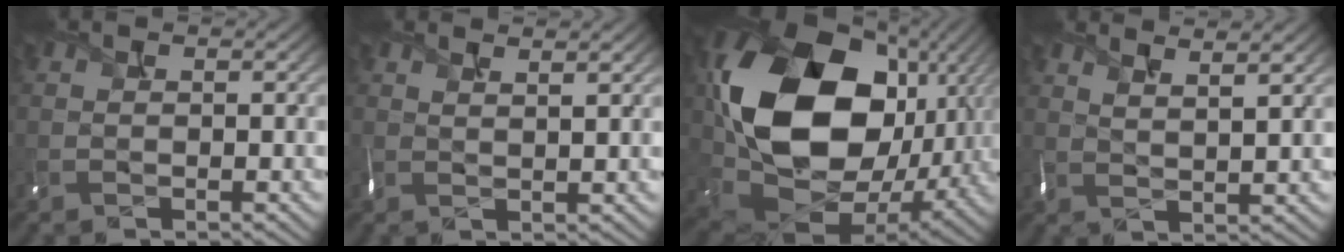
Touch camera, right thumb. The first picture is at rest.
{"total": 2.3, "force": [1.6, 0.5, 1.6], "torque": [-0.024, 0.007, 0.024]}
{"total": 20.5, "force": [4.4, 15.1, 13.2], "torque": [-0.303, -0.035, 0.107]}
{"total": 4.2, "force": [3.2, 0.6, 2.7], "torque": [-0.039, 0.007, 0.051]}